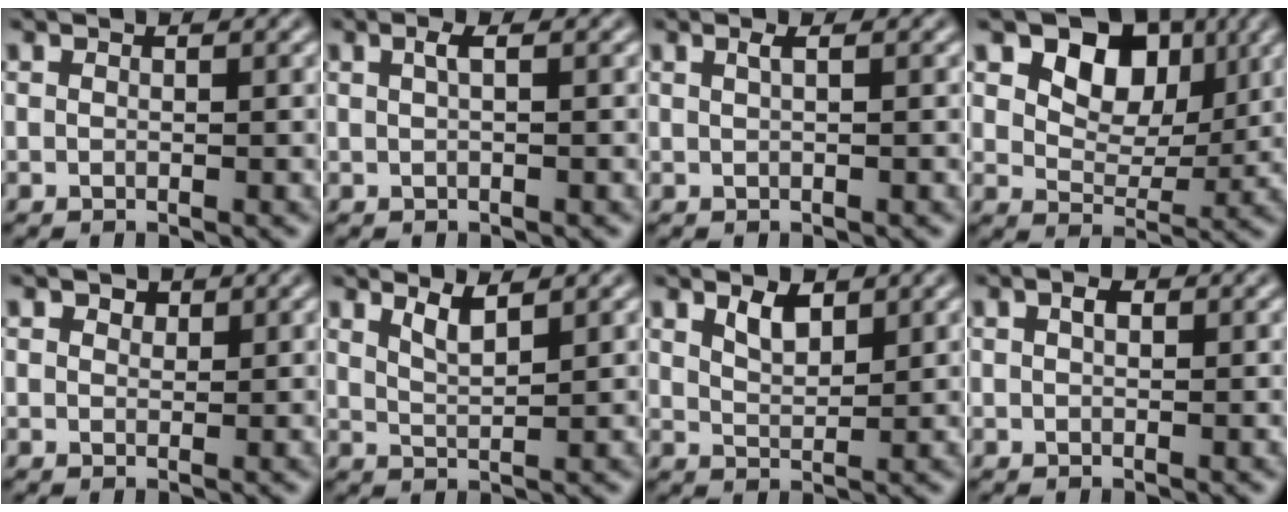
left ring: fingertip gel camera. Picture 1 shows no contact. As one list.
[{"total": 1.1, "force": [0.4, 0.2, 1.0], "torque": [-0.021, 0.003, 0.006]}, {"total": 1.0, "force": [0.4, 0.3, 0.9], "torque": [-0.012, 0.002, 0.006]}, {"total": 6.4, "force": [2.9, 4.3, 3.7], "torque": [-0.061, -0.007, 0.035]}, {"total": 1.2, "force": [0.9, 0.7, 0.4], "torque": [-0.005, -0.003, 0.012]}, {"total": 2.2, "force": [1.6, 0.5, 1.5], "torque": [-0.026, -0.004, 0.031]}, {"total": 2.2, "force": [1.5, 0.9, 1.4], "torque": [-0.025, -0.002, 0.031]}, {"total": 1.1, "force": [0.4, 0.6, 0.9], "torque": [-0.014, 0.002, 0.008]}]